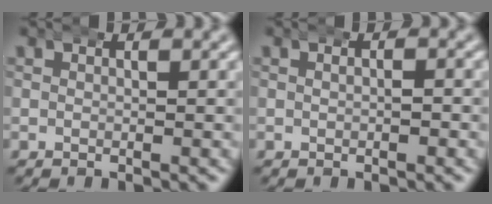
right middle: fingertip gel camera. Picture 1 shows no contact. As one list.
[{"total": 1.2, "force": [0.0, 0.8, 0.9], "torque": [-0.007, 0.006, -0.004]}]